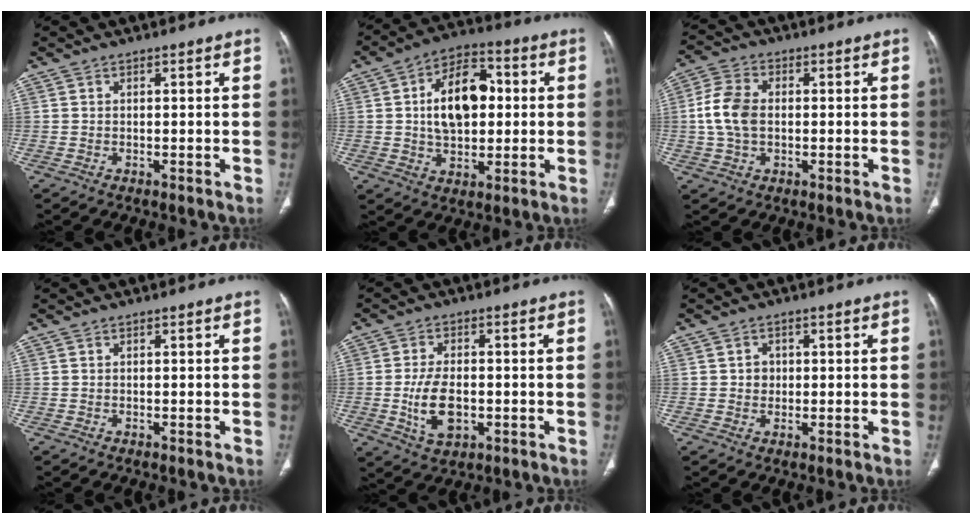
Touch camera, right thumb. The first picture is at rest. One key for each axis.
{"total": 14.8, "fx": 1.6, "fy": 9.4, "fz": 11.4, "tx": -0.155, "ty": 0.019, "tz": 0.022}
{"total": 8.4, "fx": 0.0, "fy": 5.7, "fz": 6.2, "tx": -0.128, "ty": 0.015, "tz": -0.002}
{"total": 0.0}
{"total": 8.3, "fx": -1.5, "fy": 4.7, "fz": 6.7, "tx": -0.122, "ty": -0.001, "tz": -0.020}
{"total": 2.1, "fx": 0.2, "fy": 1.9, "fz": 0.8, "tx": 0.001, "ty": 0.003, "tz": 0.003}